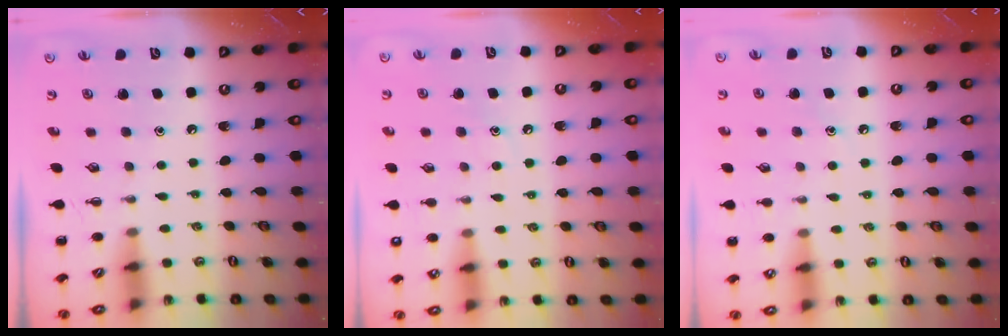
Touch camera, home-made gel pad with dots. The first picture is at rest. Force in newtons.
{"total": 8.2, "press": 8.0, "slide": 1.8}
{"total": 7.6, "press": 7.3, "slide": 2.1}